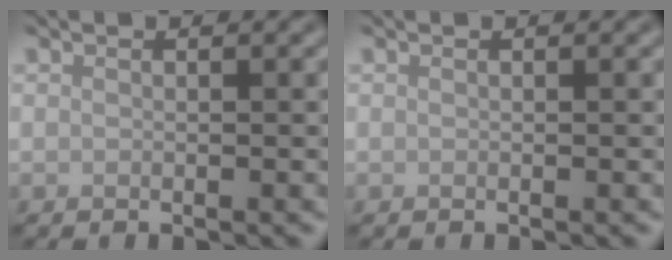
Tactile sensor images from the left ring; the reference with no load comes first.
{"total": 0.0}